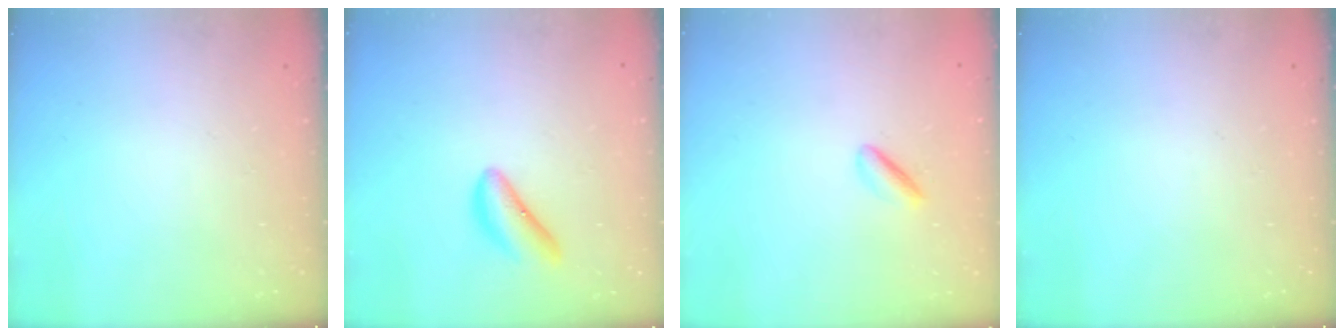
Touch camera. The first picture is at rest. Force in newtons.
{"total": 7.8, "press": 7.7, "slide": 1.0}
{"total": 1.8, "press": 1.7, "slide": 0.6}
{"total": 0.0}